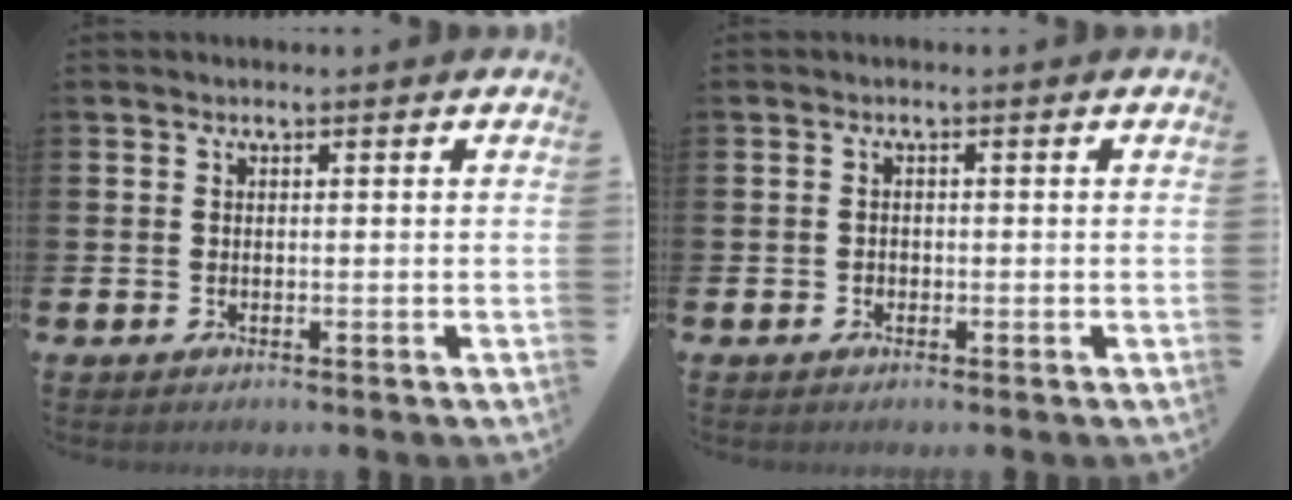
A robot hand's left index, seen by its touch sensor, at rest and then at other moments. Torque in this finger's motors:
{"motor_torque": [0.01, 0.01, -0.02, 0.02]}